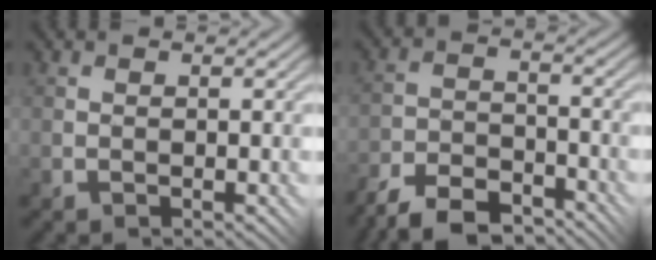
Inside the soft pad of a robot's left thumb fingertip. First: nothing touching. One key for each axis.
{"total": 8.5, "fx": -7.5, "fy": 2.4, "fz": 3.1, "tx": -0.059, "ty": -0.002, "tz": -0.145}